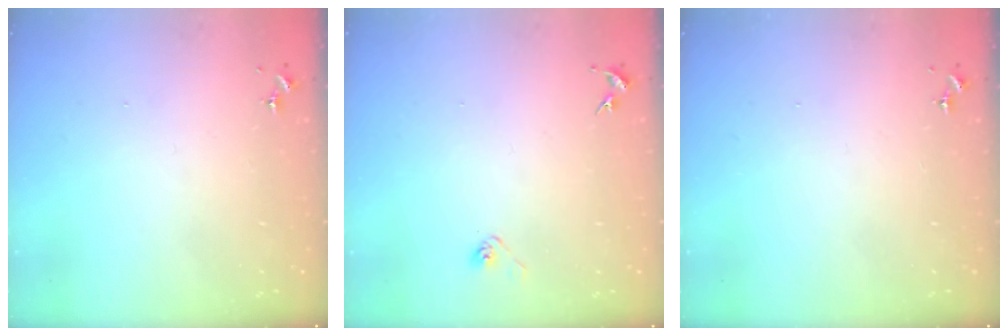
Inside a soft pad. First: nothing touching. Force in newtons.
{"total": 3.8, "press": 3.7, "slide": 1.0}
{"total": 0.0}